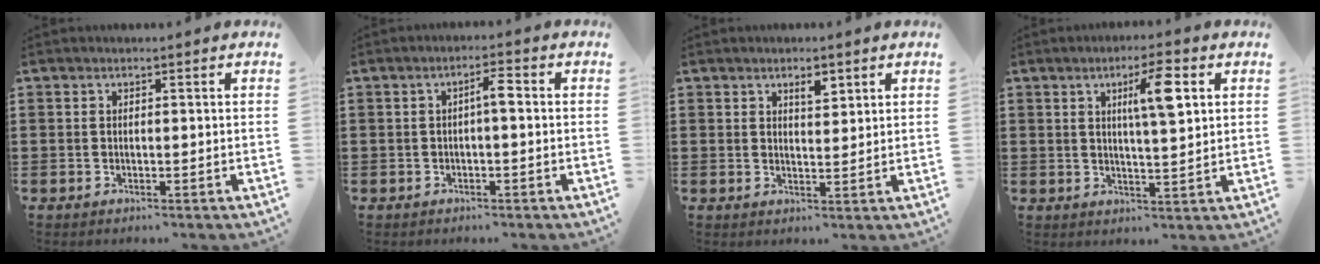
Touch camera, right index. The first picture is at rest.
{"total": 2.5, "force": [-0.1, 0.5, 2.4], "torque": [-0.046, 0.006, -0.005]}
{"total": 2.5, "force": [1.8, 1.0, 1.5], "torque": [-0.018, -0.003, 0.028]}
{"total": 6.9, "force": [2.4, 1.3, 6.3], "torque": [-0.114, 0.002, 0.033]}